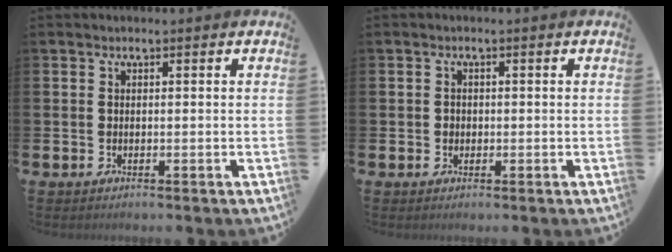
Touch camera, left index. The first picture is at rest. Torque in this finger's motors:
{"motor_torque": [0.05, 0.01, -0.01, 0.00]}